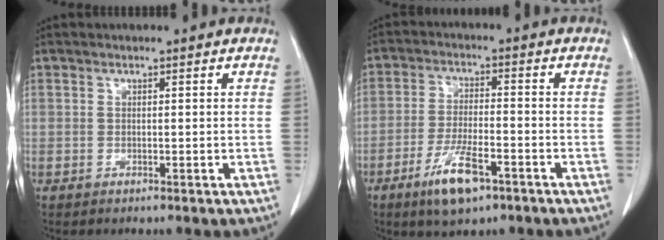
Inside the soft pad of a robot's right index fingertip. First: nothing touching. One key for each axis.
{"total": 8.3, "fx": -4.7, "fy": 2.1, "fz": 6.5, "tx": -0.119, "ty": -0.012, "tz": -0.080}